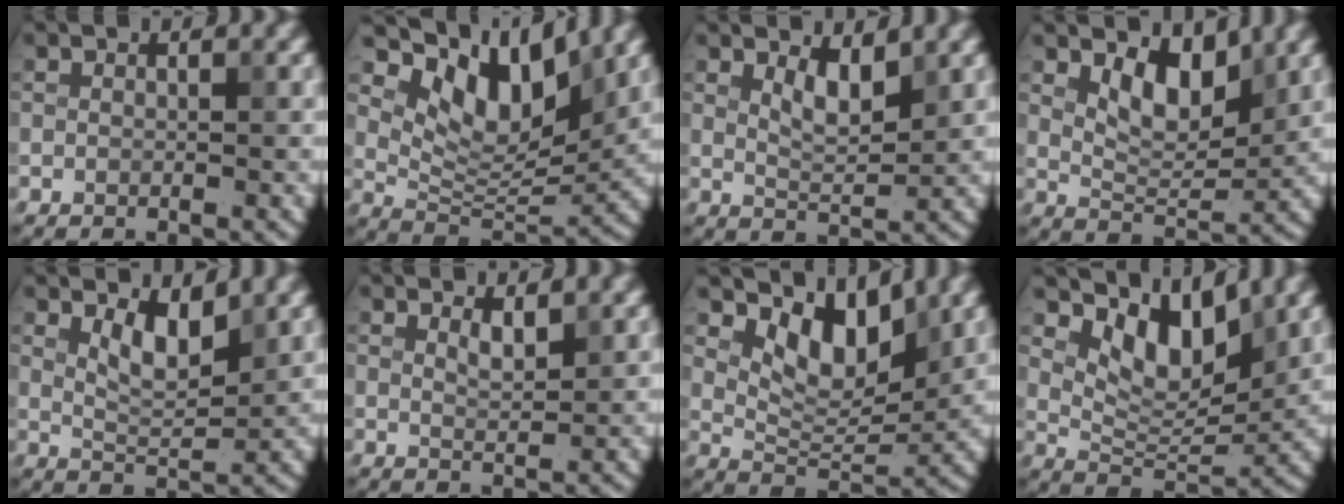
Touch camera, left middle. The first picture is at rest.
{"total": 8.6, "force": [4.7, 3.9, 6.0], "torque": [-0.097, -0.007, 0.086]}
{"total": 2.6, "force": [1.5, 0.8, 1.9], "torque": [-0.036, -0.007, 0.030]}
{"total": 4.5, "force": [2.3, 2.1, 3.3], "torque": [-0.060, -0.009, 0.038]}
{"total": 3.2, "force": [1.8, 1.1, 2.4], "torque": [-0.047, -0.006, 0.035]}
{"total": 1.4, "force": [1.0, 0.4, 1.0], "torque": [-0.019, -0.002, 0.019]}
{"total": 5.8, "force": [3.2, 2.8, 3.9], "torque": [-0.069, -0.014, 0.052]}
{"total": 6.2, "force": [3.4, 2.9, 4.2], "torque": [-0.072, -0.012, 0.059]}